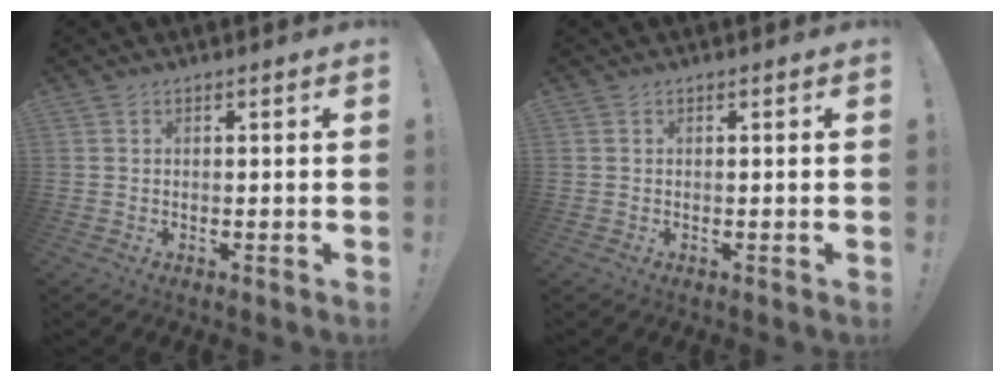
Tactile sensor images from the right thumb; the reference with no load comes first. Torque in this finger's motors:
{"motor_torque": [-0.16, 0.02, -0.04, 0.04, 0.00]}